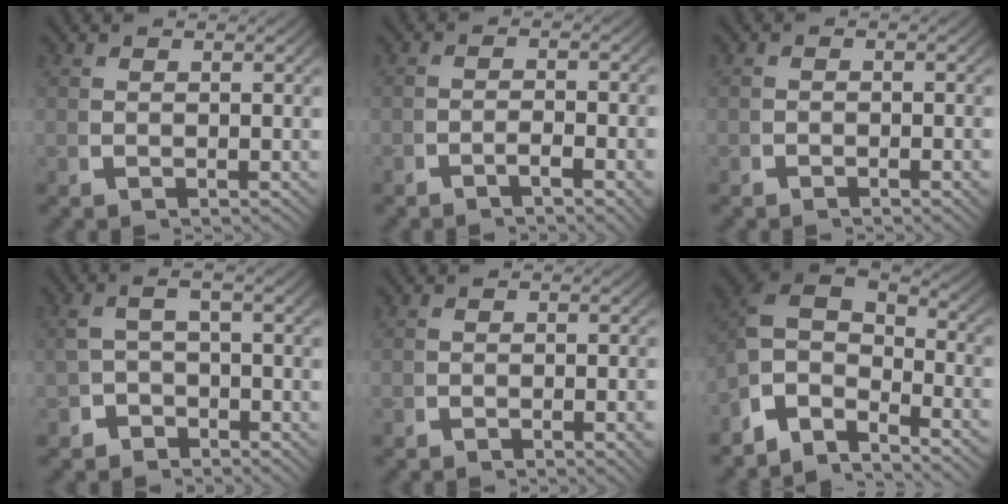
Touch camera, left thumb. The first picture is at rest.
{"total": 2.4, "force": [-1.5, 0.3, 1.8], "torque": [-0.029, 0.000, -0.032]}
{"total": 1.0, "force": [-0.8, 0.2, 0.4], "torque": [-0.004, -0.001, -0.017]}
{"total": 2.7, "force": [-1.9, 1.4, 1.5], "torque": [-0.030, -0.008, -0.026]}
{"total": 1.4, "force": [-1.2, 0.2, 0.8], "torque": [-0.006, 0.000, -0.023]}
{"total": 11.0, "force": [-0.2, 8.3, 7.2], "torque": [-0.175, -0.037, -0.008]}